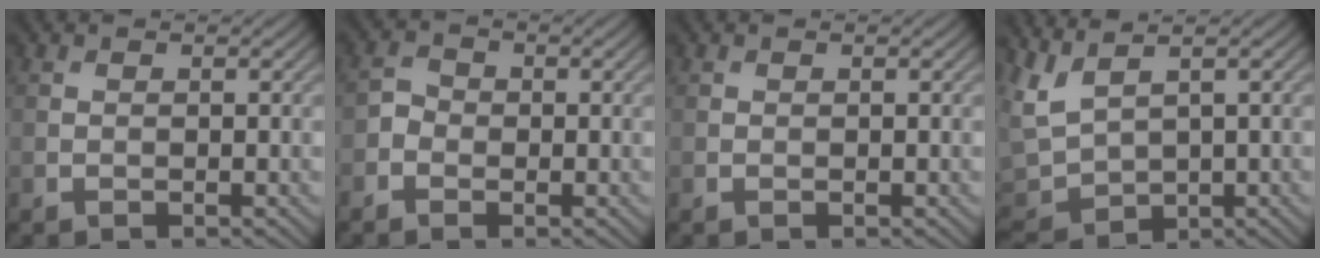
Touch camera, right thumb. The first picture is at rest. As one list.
[{"total": 2.1, "force": [-1.0, 1.6, 0.8], "torque": [-0.014, 0.003, -0.028]}, {"total": 0.0}, {"total": 5.4, "force": [1.3, 2.8, 4.4], "torque": [-0.129, -0.009, 0.024]}]